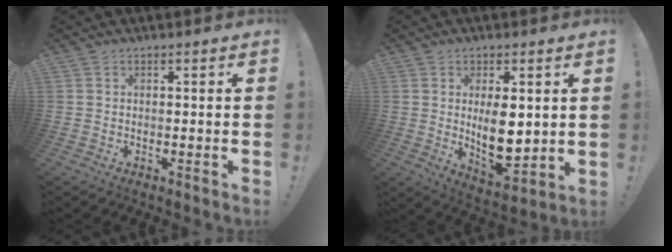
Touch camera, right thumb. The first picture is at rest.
{"total": 13.2, "force": [1.0, 6.4, 11.5], "torque": [-0.190, -0.017, 0.017]}